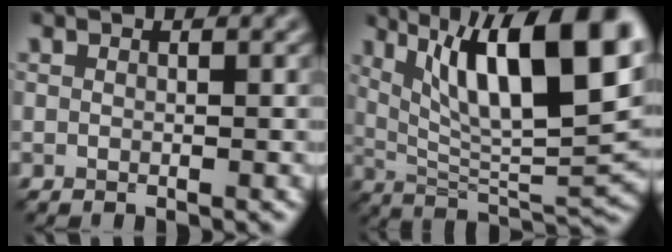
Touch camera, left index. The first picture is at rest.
{"total": 14.3, "force": [5.9, 4.3, 12.3], "torque": [-0.196, 0.002, 0.101]}